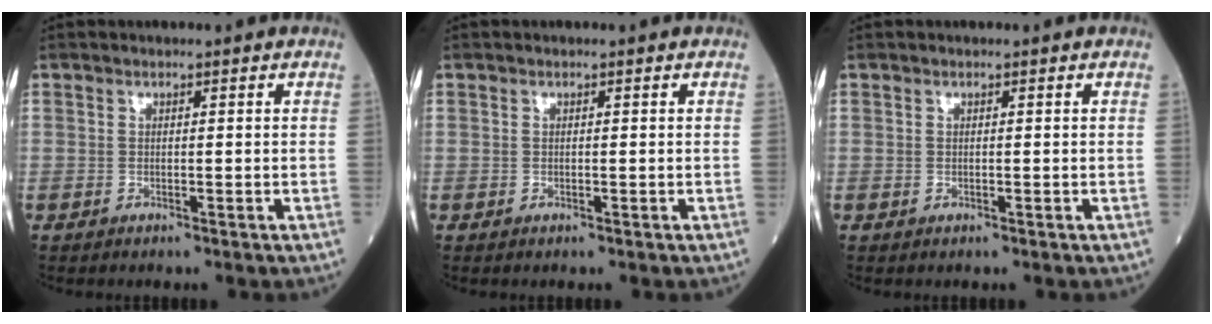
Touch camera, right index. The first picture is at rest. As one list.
[{"total": 0.0}, {"total": 0.0}]